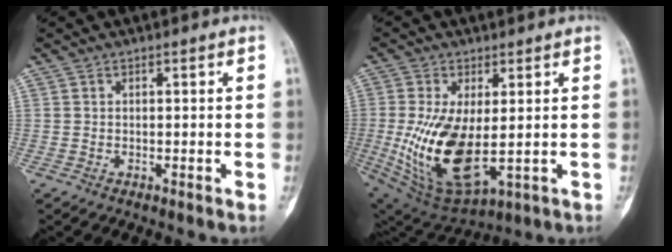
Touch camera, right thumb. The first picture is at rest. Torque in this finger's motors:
{"motor_torque": [2.45, 2.07, 1.31, -1.42, 0.37]}